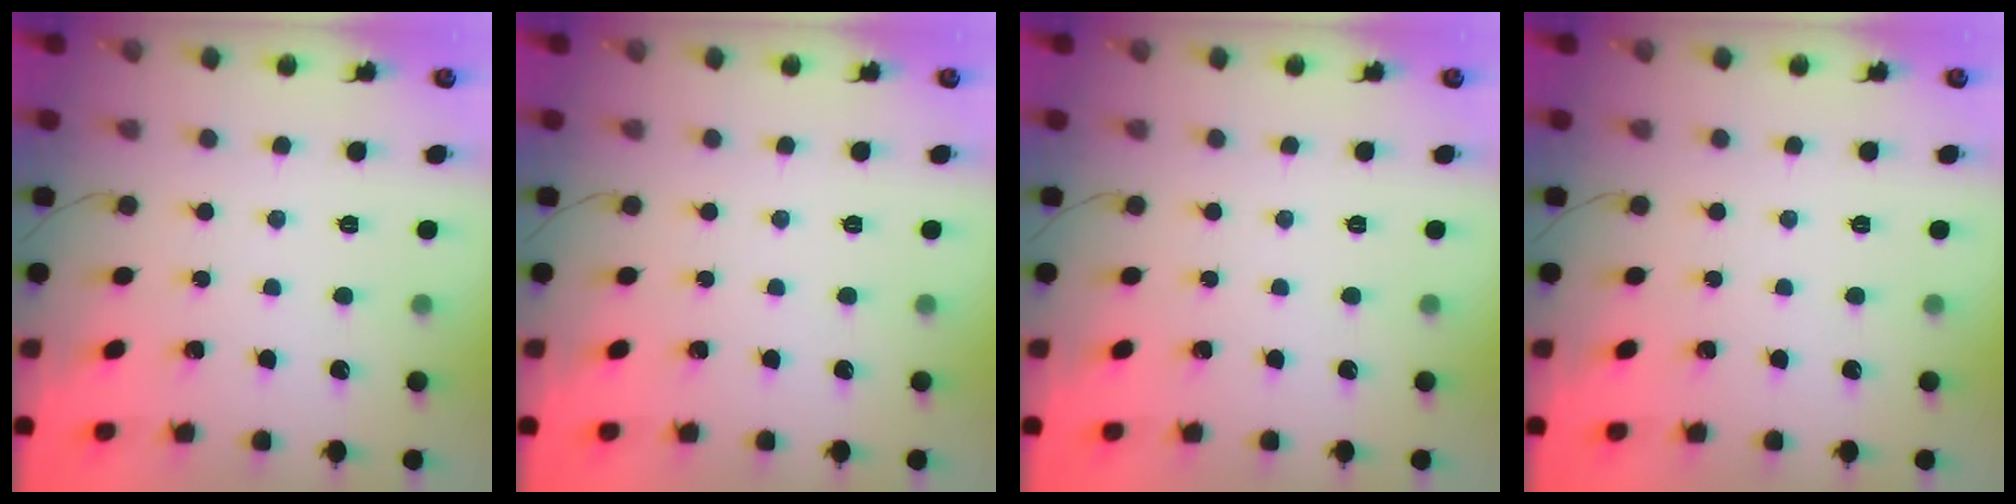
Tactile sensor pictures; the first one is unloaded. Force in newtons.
{"total": 0.0}
{"total": 0.0}
{"total": 0.0}